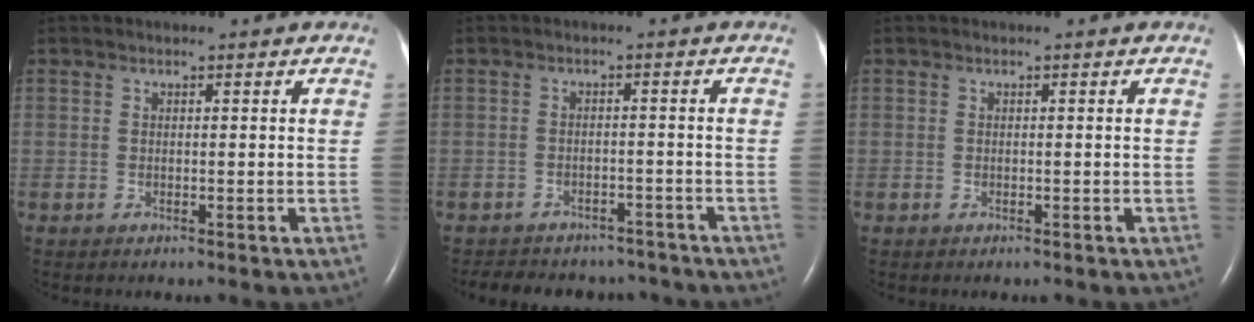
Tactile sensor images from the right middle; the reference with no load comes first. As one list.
[{"total": 11.6, "force": [-10.3, 4.8, 2.7], "torque": [-0.054, 0.009, -0.122]}, {"total": 0.0}]